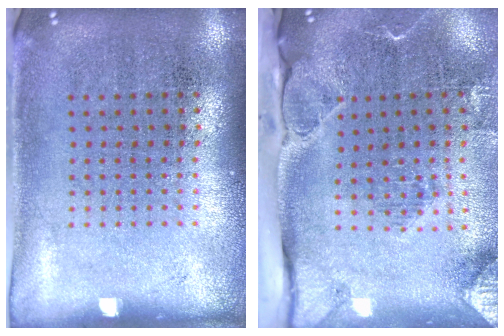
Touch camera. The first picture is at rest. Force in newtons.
{"total": 3.0, "press": 2.3, "slide": 1.9}